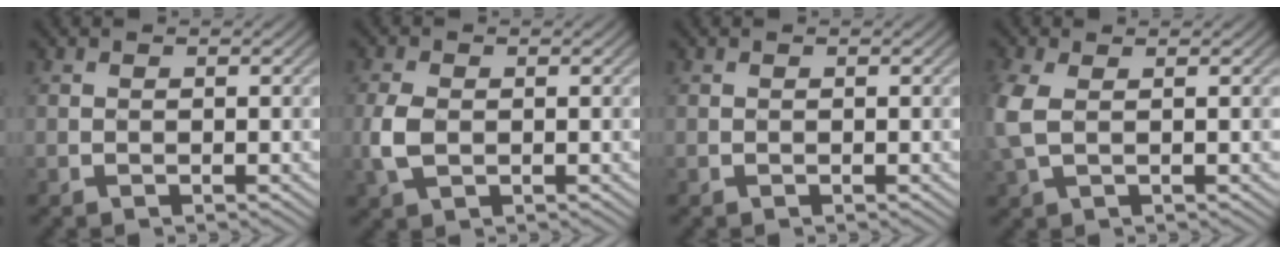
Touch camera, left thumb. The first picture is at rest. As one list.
[{"total": 4.1, "force": [-0.8, 2.7, 2.9], "torque": [-0.086, 0.003, -0.016]}, {"total": 0.0}, {"total": 5.4, "force": [0.3, 3.4, 4.2], "torque": [-0.146, 0.004, 0.005]}]